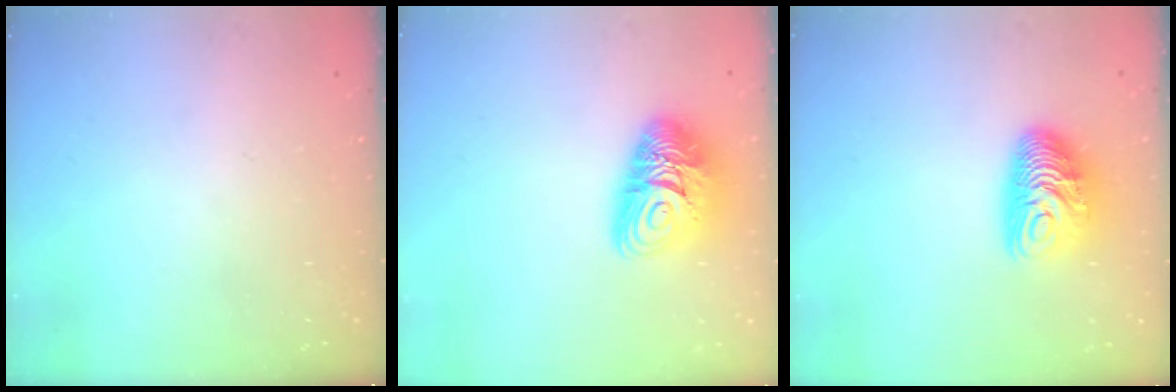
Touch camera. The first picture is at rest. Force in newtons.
{"total": 12.3, "press": 12.2, "slide": 1.0}
{"total": 11.0, "press": 11.0, "slide": 0.4}